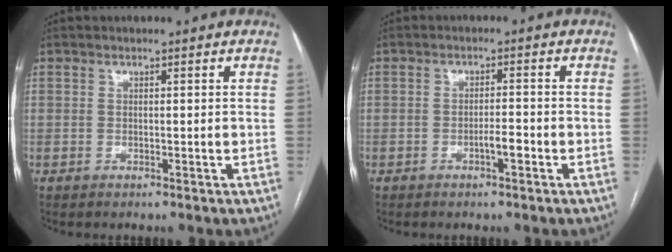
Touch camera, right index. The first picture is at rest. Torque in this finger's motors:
{"motor_torque": [0.15, -0.03, 0.04, 0.02]}